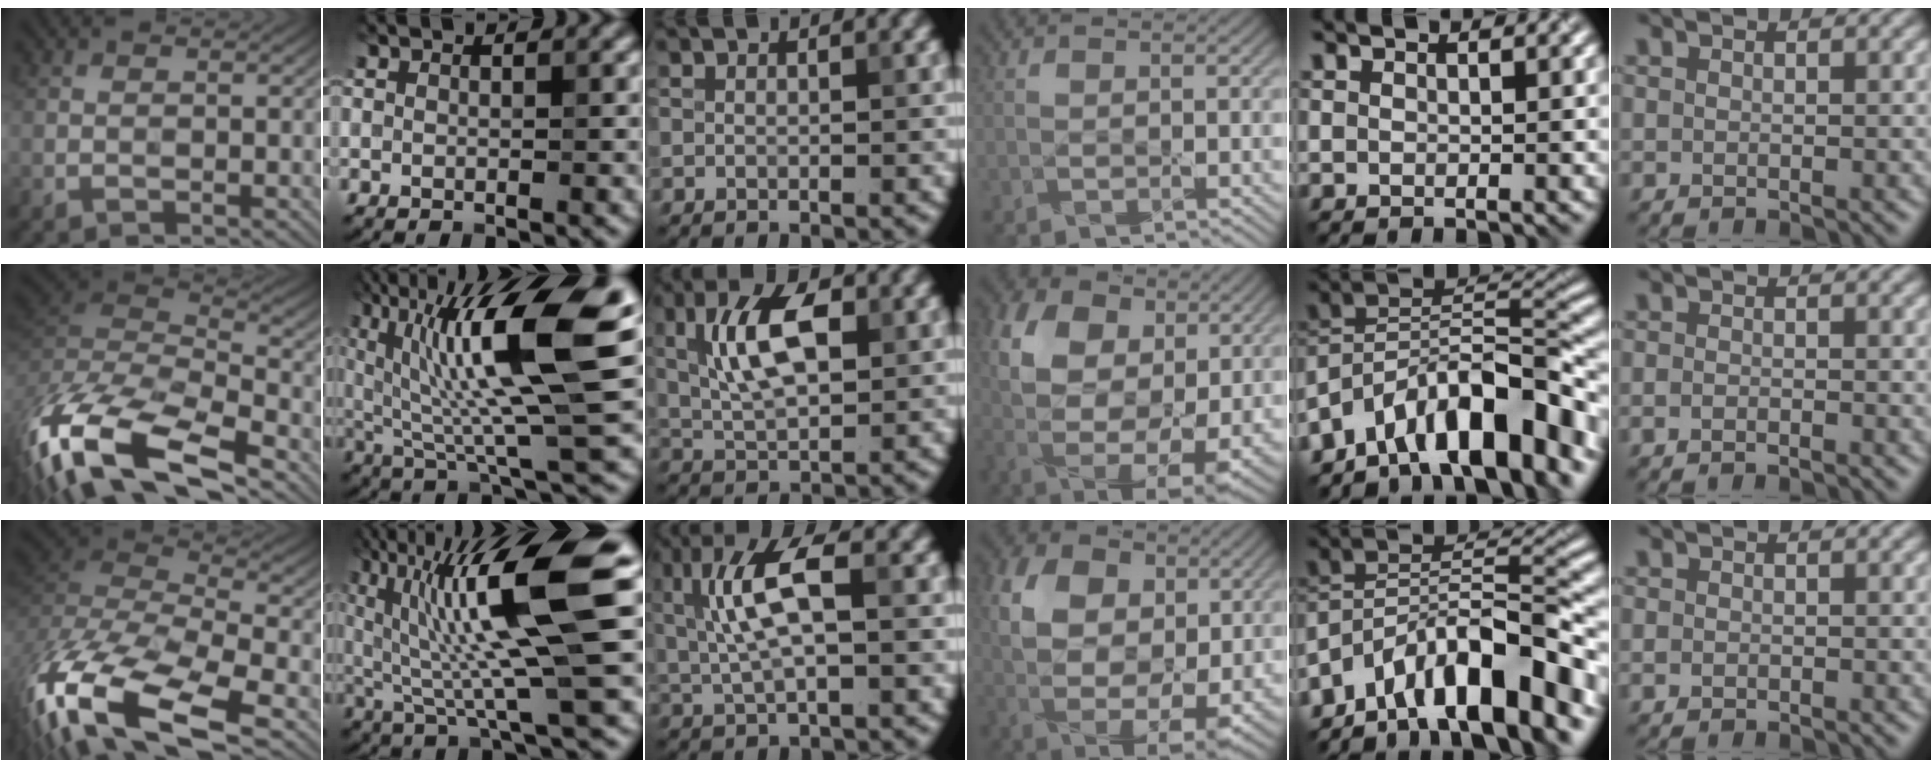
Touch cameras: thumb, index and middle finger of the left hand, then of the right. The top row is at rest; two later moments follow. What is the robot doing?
{"motion": "wipe", "object": "measuring cup"}